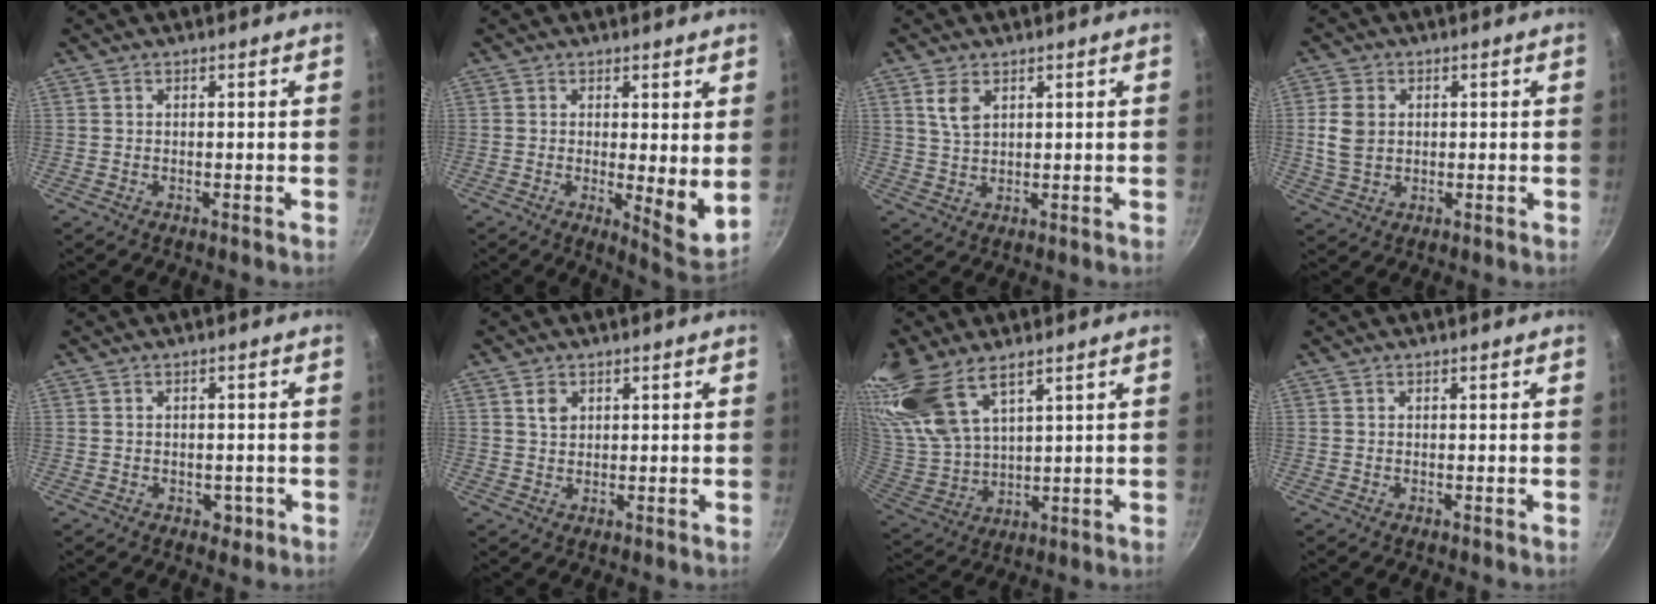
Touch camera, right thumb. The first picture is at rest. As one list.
[{"total": 8.0, "force": [1.2, 2.6, 7.5], "torque": [-0.094, -0.038, 0.017]}, {"total": 4.4, "force": [2.0, 2.5, 3.0], "torque": [-0.051, -0.008, 0.045]}, {"total": 6.4, "force": [0.7, 5.0, 4.0], "torque": [-0.071, 0.003, 0.014]}, {"total": 2.5, "force": [-0.9, 1.9, 1.3], "torque": [-0.006, 0.007, -0.004]}, {"total": 2.7, "force": [1.1, 2.0, 1.4], "torque": [-0.017, -0.001, 0.022]}, {"total": 17.1, "force": [11.2, 7.6, 10.5], "torque": [-0.217, -0.035, 0.239]}, {"total": 0.0}]